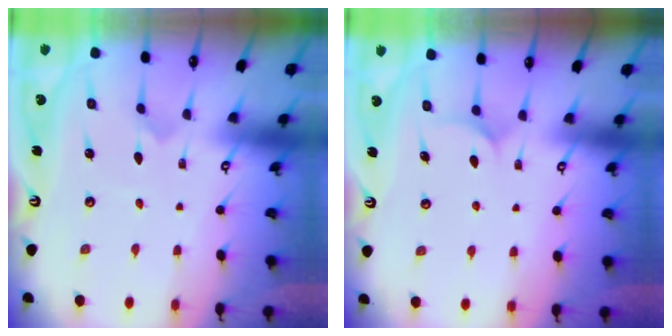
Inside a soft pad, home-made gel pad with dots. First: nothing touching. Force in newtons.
{"total": 5.8, "press": 5.8, "slide": 0.3}